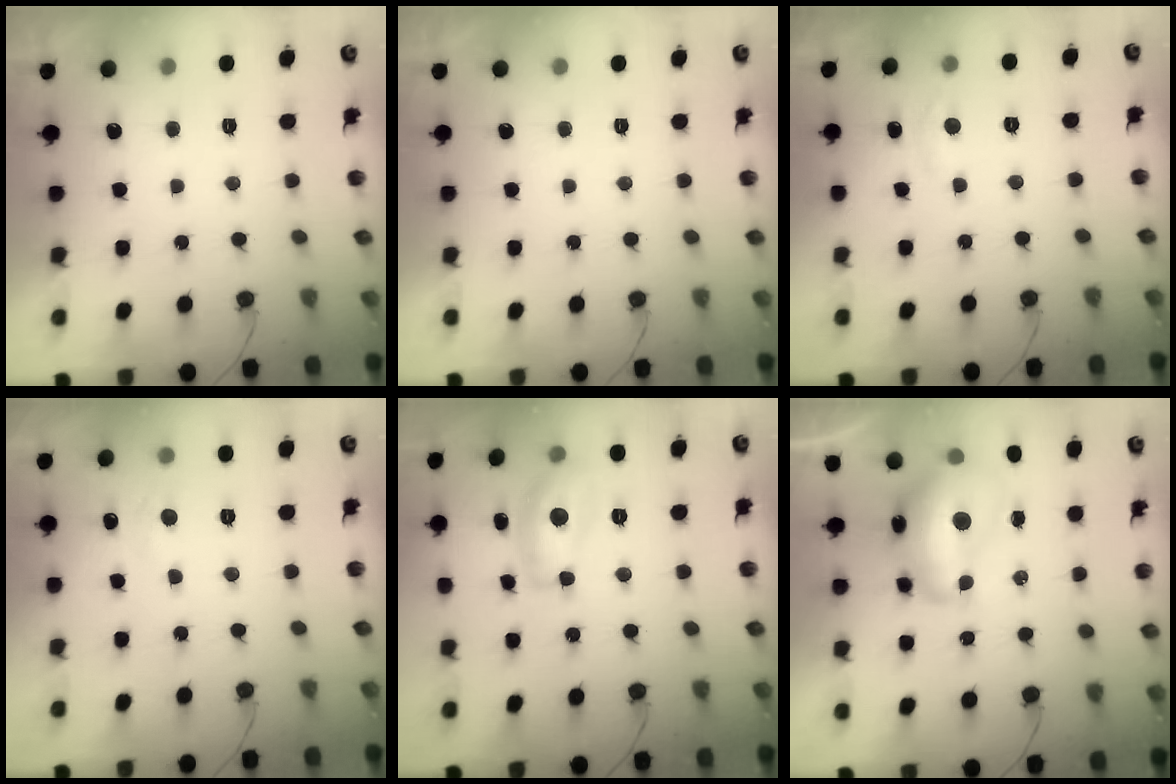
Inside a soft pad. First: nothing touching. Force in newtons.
{"total": 0.0}
{"total": 2.8, "press": 2.8, "slide": 0.4}
{"total": 5.3, "press": 5.3, "slide": 0.7}
{"total": 13.3, "press": 13.3, "slide": 0.6}
{"total": 14.7, "press": 14.6, "slide": 1.4}